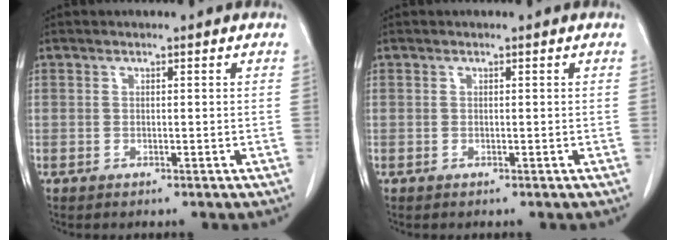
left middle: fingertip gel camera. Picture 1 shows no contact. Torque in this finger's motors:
{"motor_torque": [0.01, 0.01, 0.00, 0.00]}